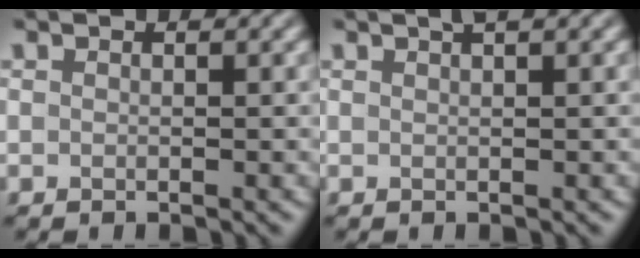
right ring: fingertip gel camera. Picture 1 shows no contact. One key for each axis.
{"total": 1.5, "fx": 0.9, "fy": 0.3, "fz": 1.1, "tx": -0.010, "ty": 0.003, "tz": 0.010}